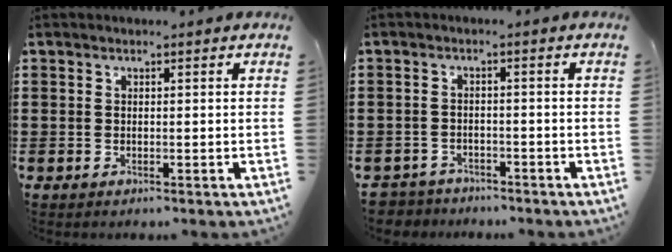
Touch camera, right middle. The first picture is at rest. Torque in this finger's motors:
{"motor_torque": [0.94, -0.33, 0.13, 0.05]}